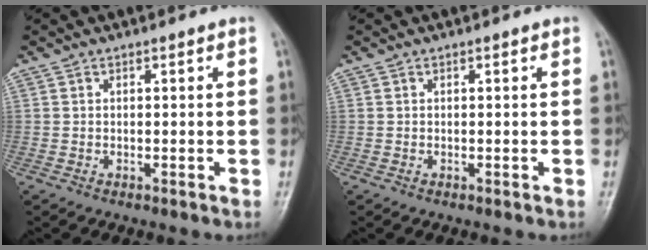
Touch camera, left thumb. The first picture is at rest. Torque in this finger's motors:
{"motor_torque": [0.00, 0.00, 0.00, 0.00, 0.00]}